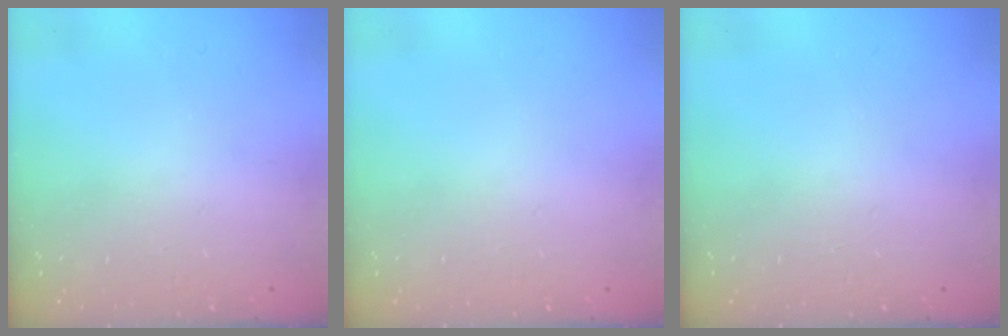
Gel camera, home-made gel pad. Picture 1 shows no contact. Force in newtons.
{"total": 0.0}
{"total": 0.0}